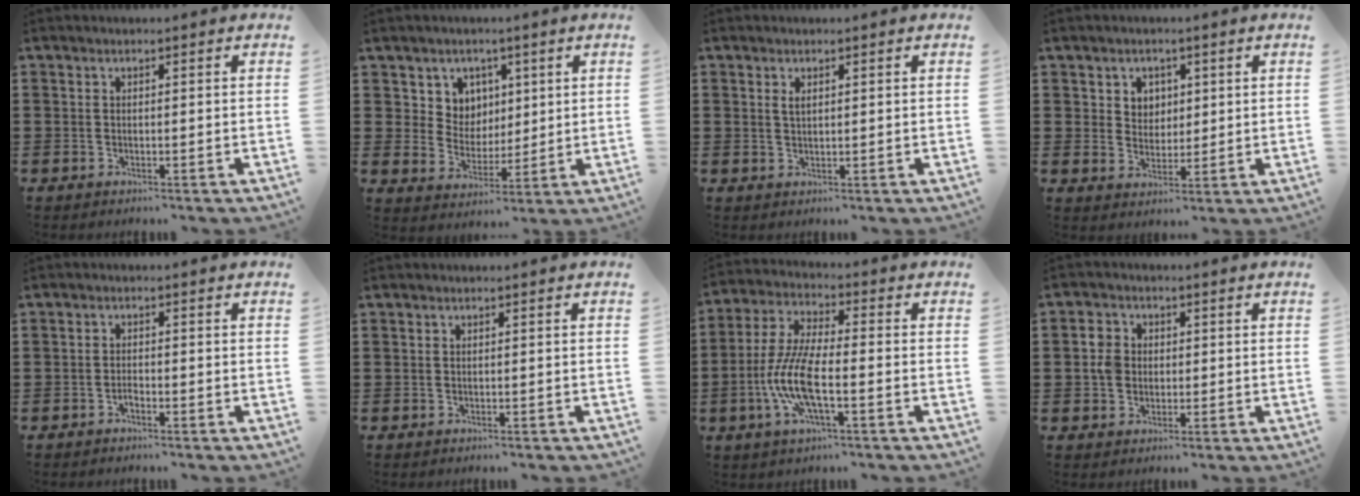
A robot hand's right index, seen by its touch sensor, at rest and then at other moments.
{"total": 6.0, "force": [3.0, 5.1, 0.5], "torque": [-0.035, 0.001, 0.055]}
{"total": 1.3, "force": [0.7, 0.5, 1.0], "torque": [-0.022, 0.003, 0.011]}
{"total": 3.5, "force": [1.7, 3.0, 0.6], "torque": [-0.018, 0.010, 0.028]}
{"total": 1.1, "force": [-0.9, 0.1, 0.5], "torque": [-0.013, -0.005, -0.016]}
{"total": 0.0}
{"total": 9.2, "force": [-3.0, 2.5, 8.4], "torque": [-0.202, -0.017, -0.064]}
{"total": 3.8, "force": [-0.1, 3.2, 1.9], "torque": [-0.054, 0.009, -0.006]}